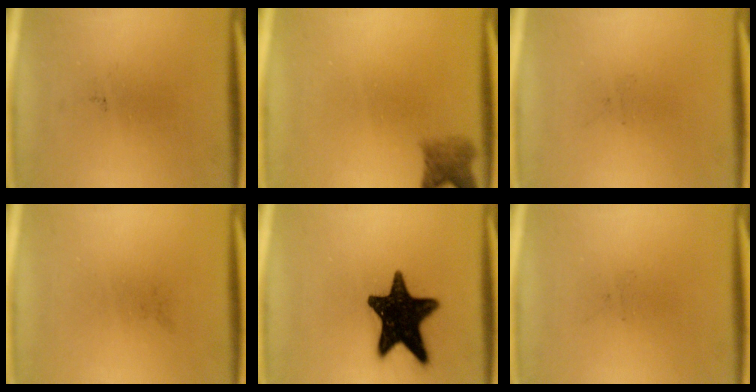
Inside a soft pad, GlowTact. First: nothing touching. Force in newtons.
{"total": 3.1}
{"total": 0.0}
{"total": 0.0}
{"total": 17.8}
{"total": 0.0}